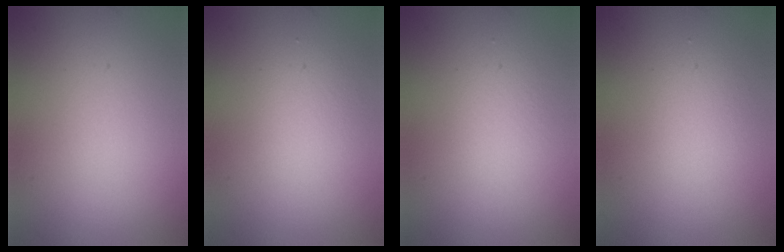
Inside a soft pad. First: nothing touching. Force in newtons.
{"total": 2.0, "press": 2.0, "slide": 0.2}
{"total": 1.4, "press": 1.4, "slide": 0.1}
{"total": 1.6, "press": 1.6, "slide": 0.1}